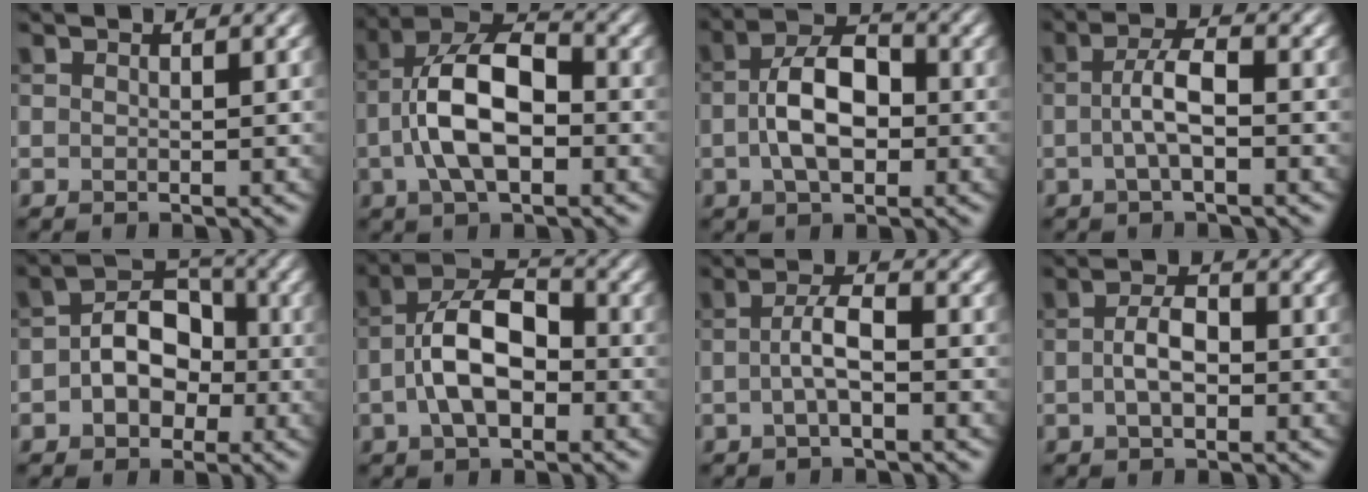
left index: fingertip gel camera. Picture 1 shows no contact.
{"total": 8.0, "force": [-1.3, 4.0, 6.8], "torque": [-0.136, 0.017, -0.032]}
{"total": 6.0, "force": [-0.7, 3.3, 5.0], "torque": [-0.090, 0.008, -0.021]}
{"total": 3.3, "force": [-0.5, 1.0, 3.1], "torque": [-0.060, 0.006, -0.012]}
{"total": 5.3, "force": [-0.9, 3.7, 3.6], "torque": [-0.050, 0.006, -0.019]}
{"total": 6.8, "force": [-1.5, 3.6, 5.6], "torque": [-0.102, 0.018, -0.035]}
{"total": 2.8, "force": [-0.5, 0.8, 2.7], "torque": [-0.052, 0.006, -0.015]}
{"total": 3.0, "force": [-0.4, 1.5, 2.5], "torque": [-0.050, 0.003, -0.012]}